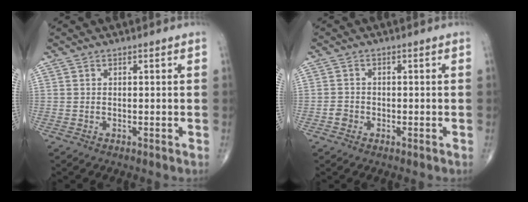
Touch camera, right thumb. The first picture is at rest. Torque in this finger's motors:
{"motor_torque": [0.51, -0.25, -0.07, -0.45, 0.04]}